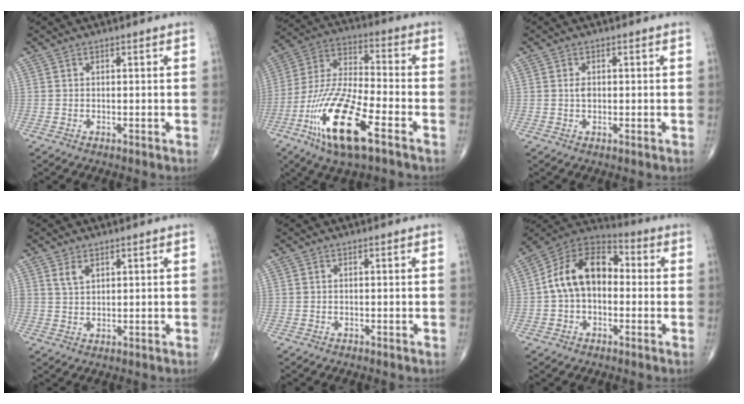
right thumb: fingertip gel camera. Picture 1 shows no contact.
{"total": 19.0, "force": [-9.2, 5.6, 15.7], "torque": [-0.332, 0.030, -0.169]}
{"total": 1.6, "force": [0.1, 1.0, 1.3], "torque": [-0.023, 0.000, 0.001]}
{"total": 2.6, "force": [1.5, 1.4, 1.5], "torque": [-0.026, -0.005, 0.035]}
{"total": 0.0}
{"total": 14.2, "force": [0.0, 9.5, 10.6], "torque": [-0.164, 0.042, -0.017]}